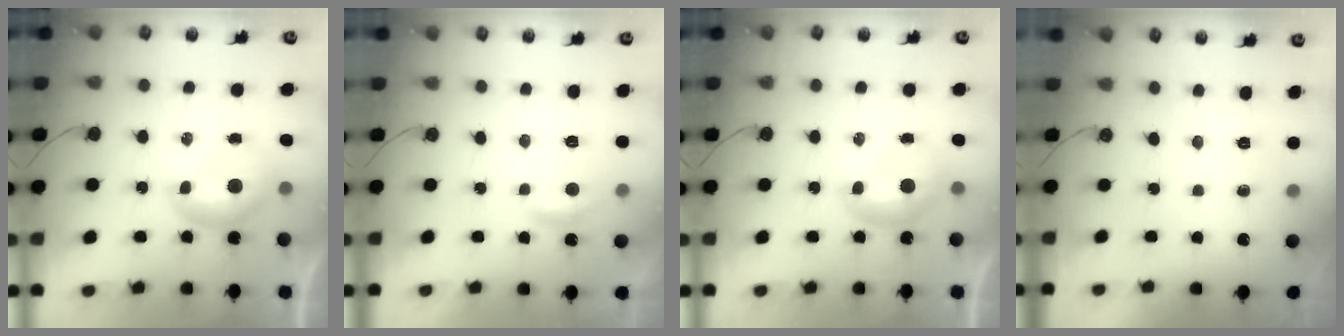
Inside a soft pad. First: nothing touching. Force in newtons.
{"total": 1.3, "press": 1.2, "slide": 0.5}
{"total": 0.0}
{"total": 0.0}